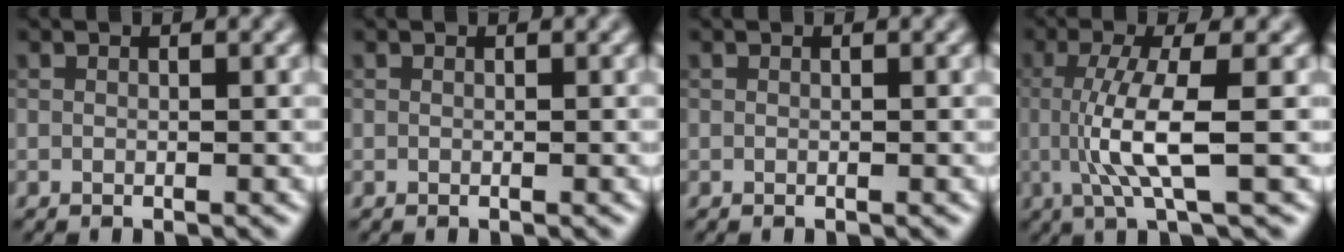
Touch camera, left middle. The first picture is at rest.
{"total": 0.0}
{"total": 0.0}
{"total": 5.9, "force": [-0.4, 1.3, 5.7], "torque": [-0.117, -0.006, -0.006]}